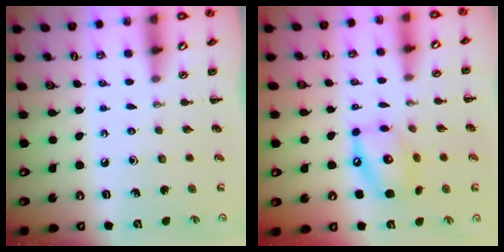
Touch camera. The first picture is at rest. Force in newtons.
{"total": 11.8, "press": 11.7, "slide": 2.0}